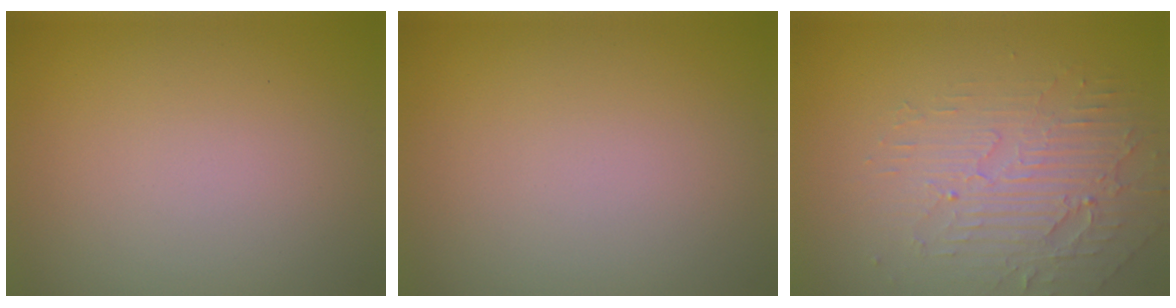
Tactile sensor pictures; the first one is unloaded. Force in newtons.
{"total": 0.0}
{"total": 3.9, "press": 3.4, "slide": 1.8}